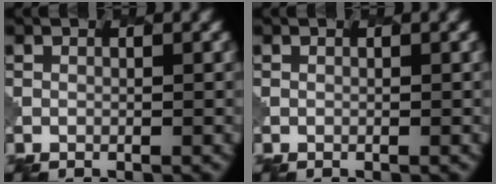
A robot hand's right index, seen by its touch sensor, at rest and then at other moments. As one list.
[{"total": 0.0}]